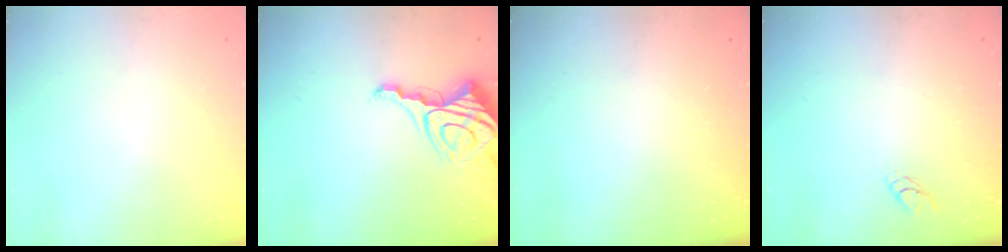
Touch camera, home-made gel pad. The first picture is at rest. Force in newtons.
{"total": 12.9, "press": 12.9, "slide": 1.3}
{"total": 0.0}
{"total": 2.8, "press": 2.8, "slide": 0.3}